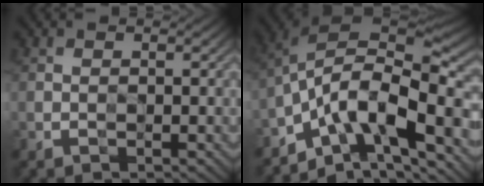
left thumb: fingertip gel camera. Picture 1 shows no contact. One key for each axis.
{"total": 13.6, "fx": -6.4, "fy": 5.7, "fz": 10.6, "tx": -0.187, "ty": 0.004, "tz": -0.125}